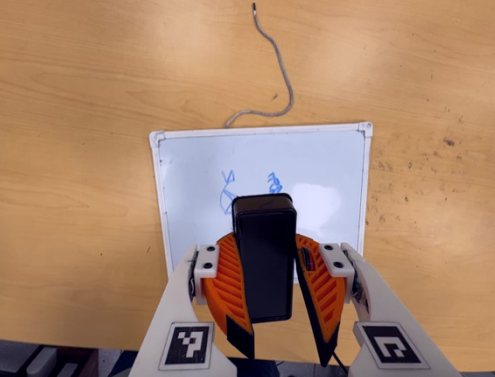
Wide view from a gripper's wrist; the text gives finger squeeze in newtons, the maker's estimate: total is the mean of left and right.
{"total": 10.1, "left": 9.9, "right": 10.3}